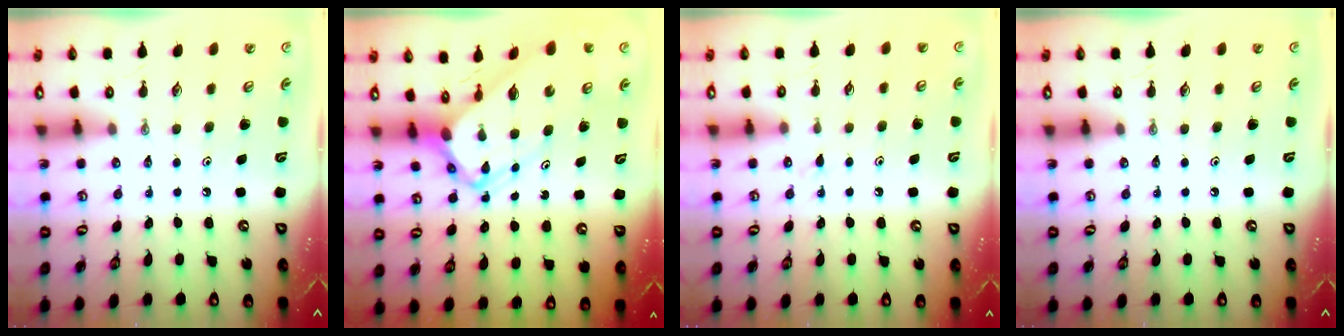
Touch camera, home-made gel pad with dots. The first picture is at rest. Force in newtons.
{"total": 7.5, "press": 7.4, "slide": 0.6}
{"total": 5.7, "press": 5.6, "slide": 0.6}
{"total": 0.0}